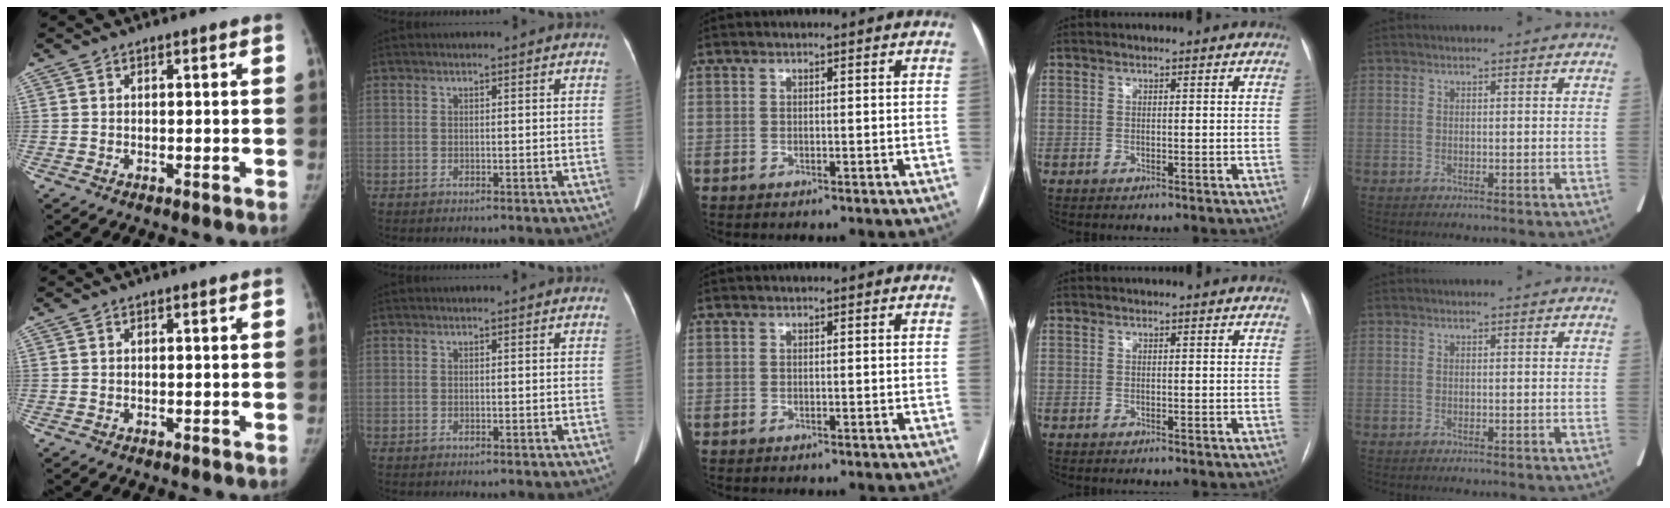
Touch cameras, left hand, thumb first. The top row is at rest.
{}